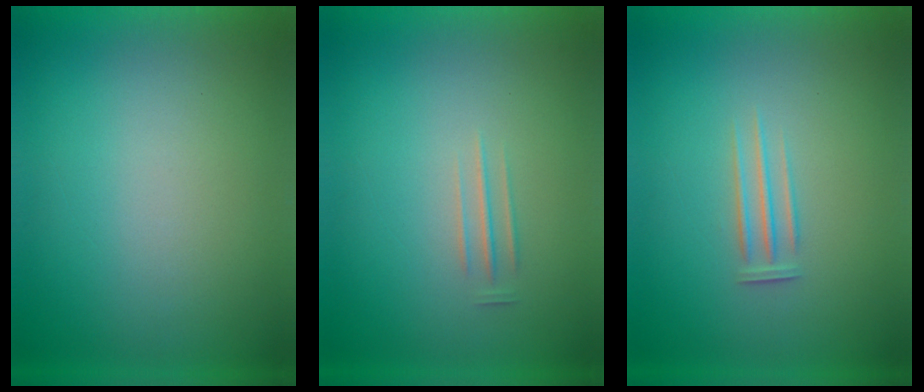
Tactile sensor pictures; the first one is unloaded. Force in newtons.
{"total": 1.4}
{"total": 1.2}